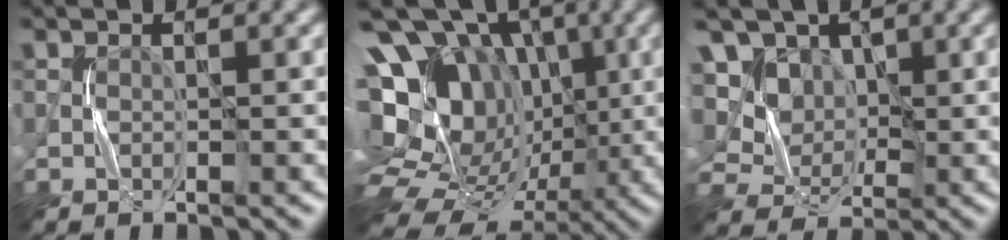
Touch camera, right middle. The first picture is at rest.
{"total": 18.6, "force": [3.4, 14.2, 11.5], "torque": [-0.237, 0.052, 0.060]}
{"total": 6.9, "force": [2.1, 5.6, 3.4], "torque": [-0.078, 0.015, 0.026]}